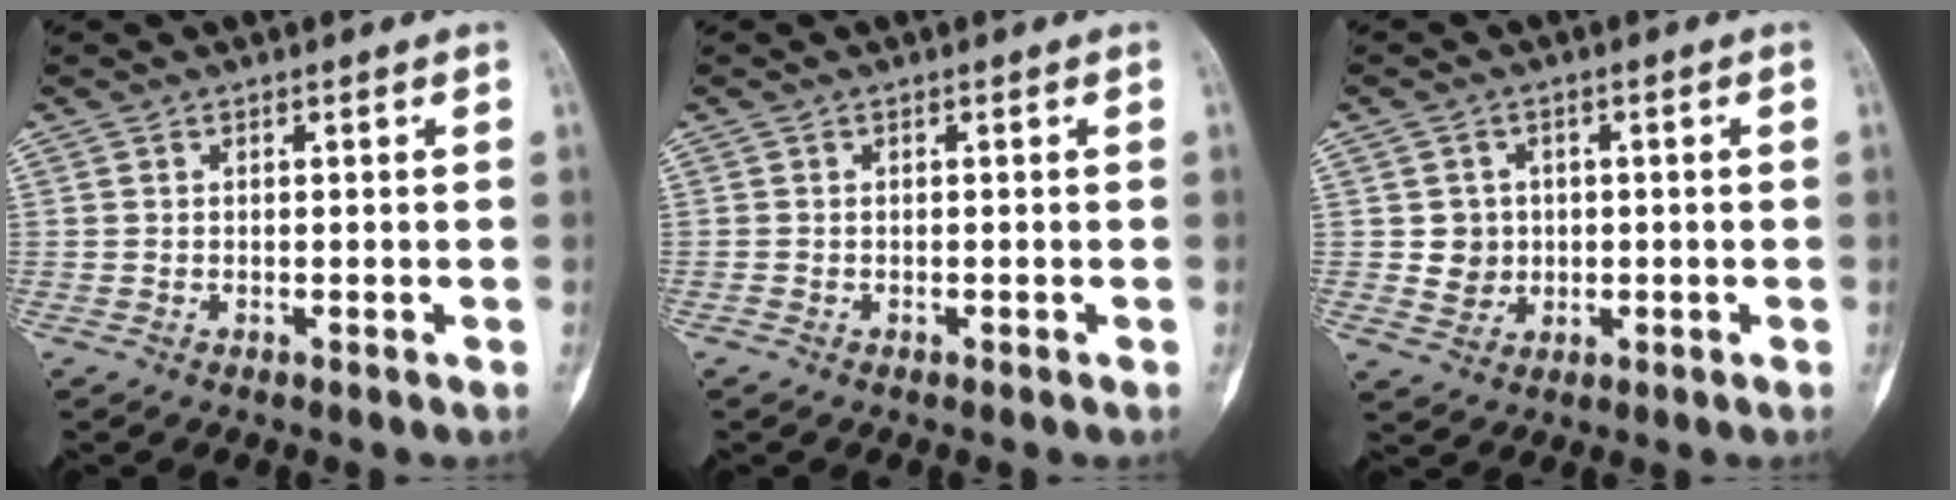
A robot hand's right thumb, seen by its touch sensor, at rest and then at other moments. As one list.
[{"total": 0.0}, {"total": 4.4, "force": [0.1, 4.2, 1.3], "torque": [0.005, 0.005, 0.006]}]